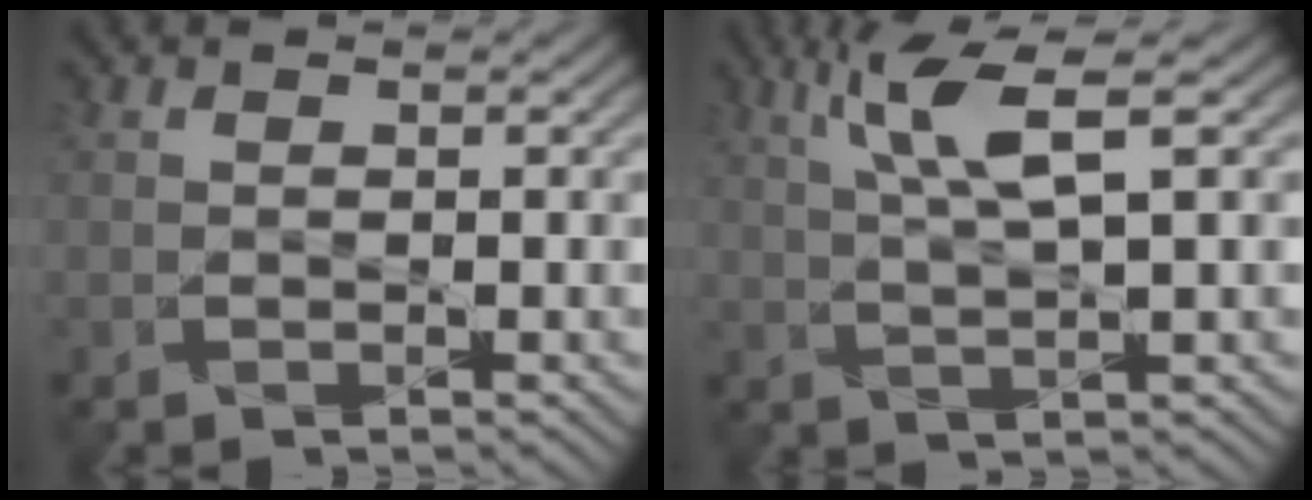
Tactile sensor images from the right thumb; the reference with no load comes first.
{"total": 5.8, "force": [2.5, 0.0, 5.2], "torque": [-0.123, 0.011, 0.055]}